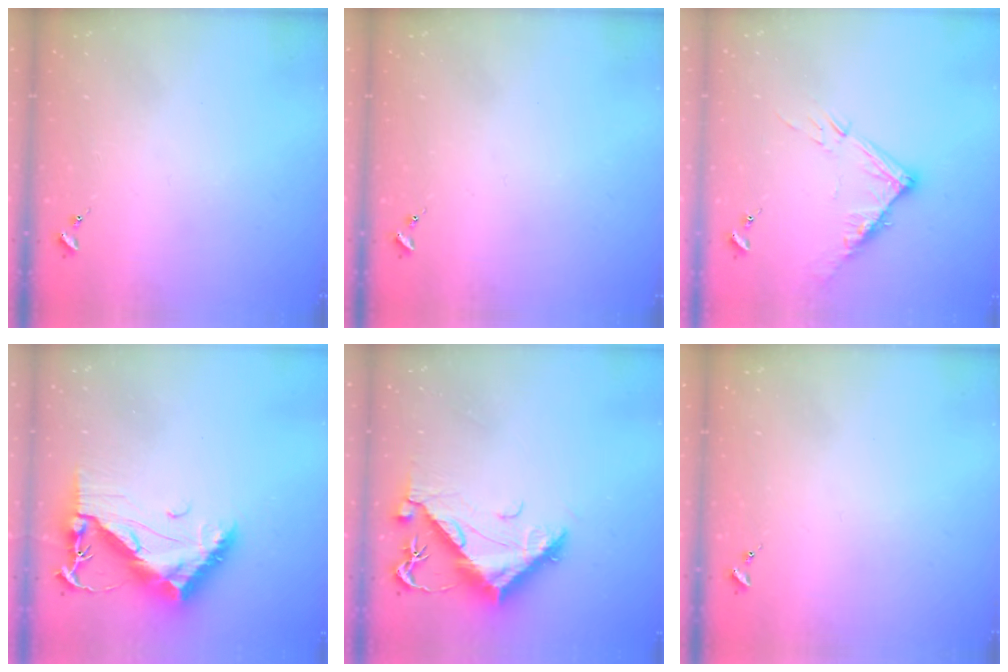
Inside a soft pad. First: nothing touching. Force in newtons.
{"total": 0.0}
{"total": 12.1, "press": 12.1, "slide": 1.2}
{"total": 13.2, "press": 13.2, "slide": 1.2}
{"total": 12.3, "press": 12.2, "slide": 1.5}
{"total": 0.0}